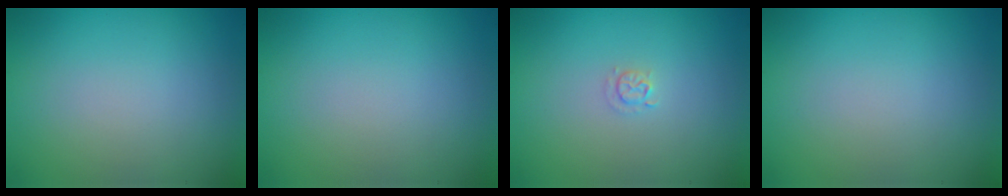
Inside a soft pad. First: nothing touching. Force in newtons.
{"total": 0.0}
{"total": 0.9, "press": 0.9, "slide": 0.1}
{"total": 0.0}